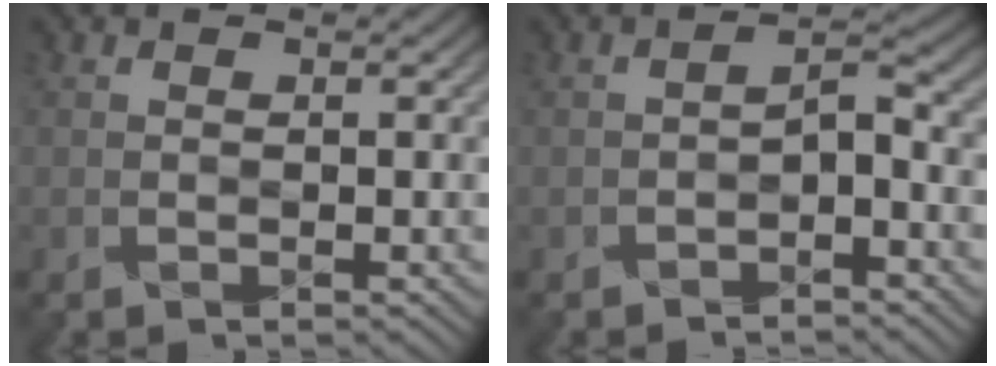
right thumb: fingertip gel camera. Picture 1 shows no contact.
{"total": 2.1, "force": [-1.5, 0.5, 1.4], "torque": [-0.024, 0.011, -0.029]}